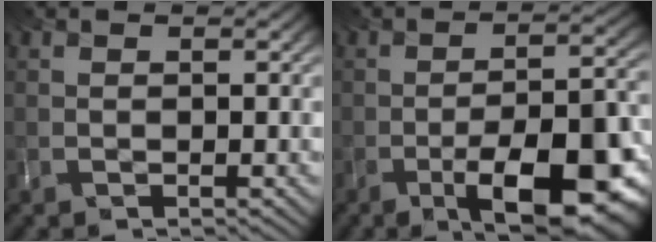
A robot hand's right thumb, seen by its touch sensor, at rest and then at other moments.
{"total": 13.7, "force": [-6.6, 4.8, 11.1], "torque": [-0.160, -0.018, -0.100]}